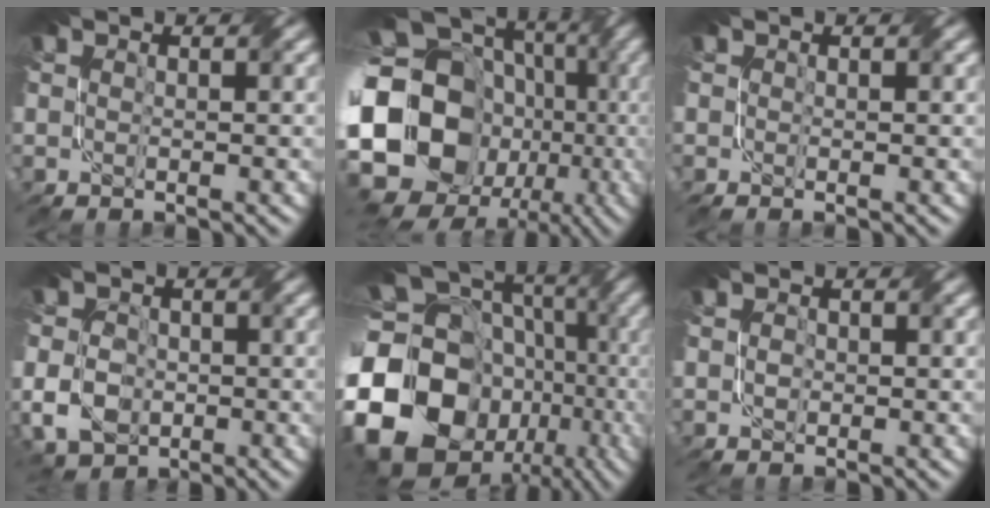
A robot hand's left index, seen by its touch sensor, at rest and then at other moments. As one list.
[{"total": 21.7, "force": [-3.5, 17.7, 11.9], "torque": [-0.225, -0.005, -0.109]}, {"total": 0.0}, {"total": 6.3, "force": [-1.5, 4.9, 3.6], "torque": [-0.071, -0.007, -0.045]}, {"total": 21.3, "force": [-5.0, 17.1, 11.7], "torque": [-0.230, -0.016, -0.120]}, {"total": 1.1, "force": [-0.4, 0.9, 0.5], "torque": [-0.014, 0.000, -0.005]}]